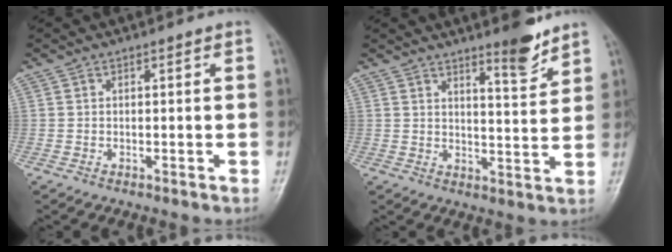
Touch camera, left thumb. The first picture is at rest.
{"total": 6.6, "force": [5.2, 1.1, 3.9], "torque": [-0.047, -0.046, 0.078]}